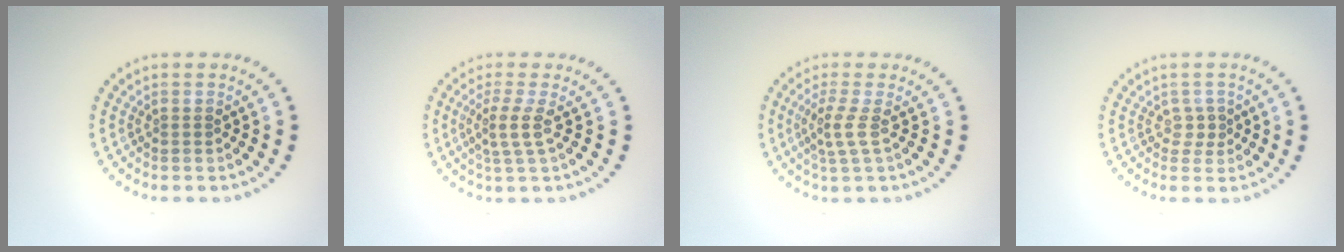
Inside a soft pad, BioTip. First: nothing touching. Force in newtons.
{"total": 2.2, "press": 1.5, "slide": 1.5}
{"total": 2.1, "press": 1.5, "slide": 1.5}
{"total": 1.1, "press": 0.8, "slide": 0.7}